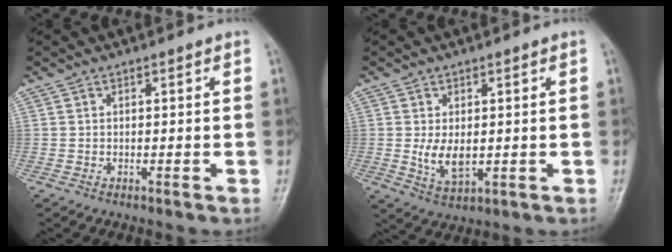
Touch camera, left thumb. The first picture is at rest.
{"total": 5.2, "force": [0.1, 3.1, 4.2], "torque": [-0.071, -0.014, 0.012]}